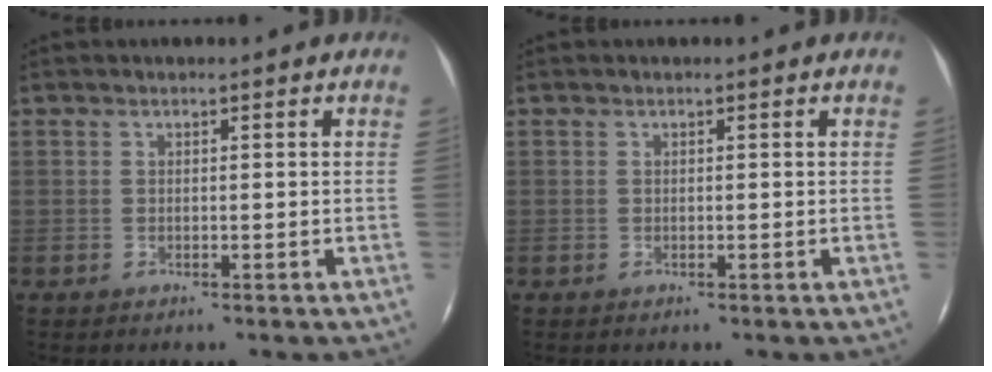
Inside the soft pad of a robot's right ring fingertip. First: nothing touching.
{"total": 0.0}